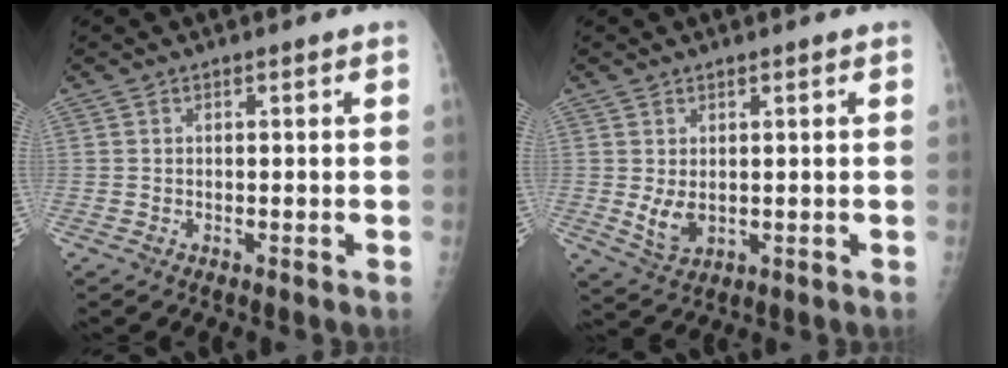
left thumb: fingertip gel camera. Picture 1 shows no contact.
{"total": 4.2, "force": [0.5, 2.4, 3.4], "torque": [-0.055, -0.011, 0.020]}